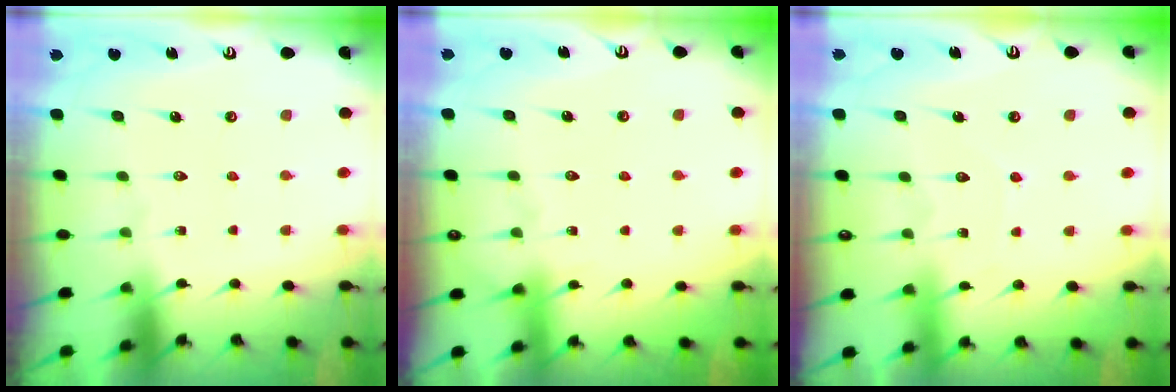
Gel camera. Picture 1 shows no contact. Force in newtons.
{"total": 2.9, "press": 2.9, "slide": 0.4}
{"total": 4.9, "press": 4.9, "slide": 0.5}